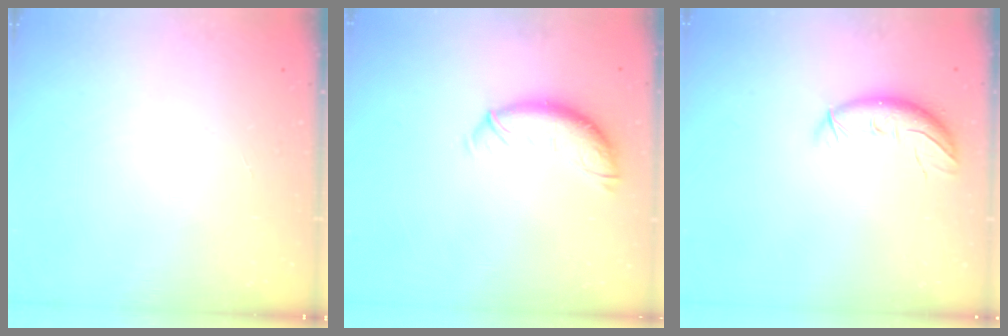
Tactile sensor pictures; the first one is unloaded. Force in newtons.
{"total": 10.3, "press": 10.3, "slide": 0.8}
{"total": 9.6, "press": 9.3, "slide": 2.5}